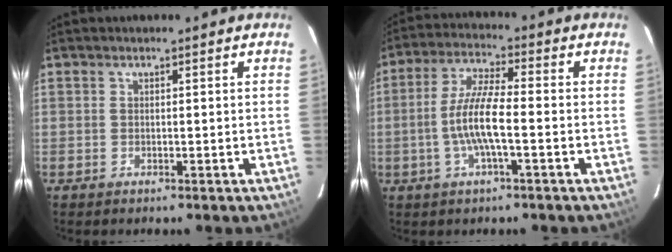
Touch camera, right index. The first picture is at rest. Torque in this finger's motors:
{"motor_torque": [1.30, -0.70, 0.76, 0.21]}